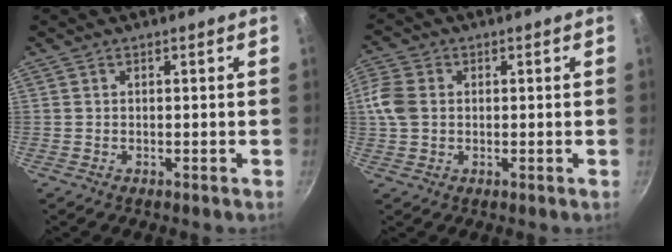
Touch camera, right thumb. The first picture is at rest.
{"total": 6.0, "force": [0.5, 4.7, 3.7], "torque": [-0.075, 0.006, 0.001]}